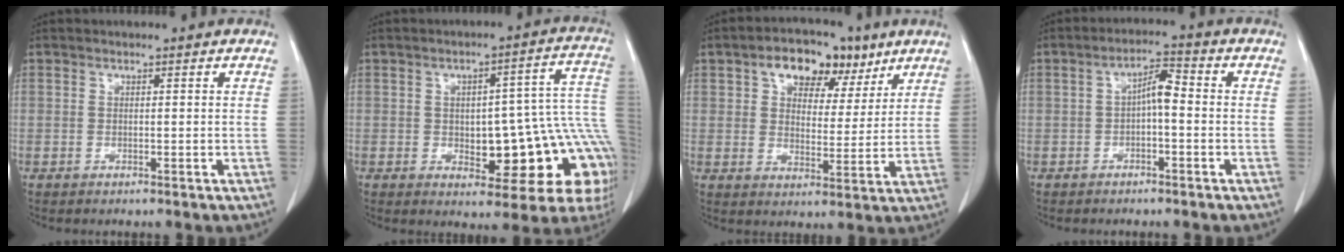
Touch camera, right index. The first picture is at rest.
{"total": 17.2, "force": [-3.7, 6.3, 15.6], "torque": [-0.109, 0.046, -0.030]}
{"total": 10.4, "force": [5.9, 6.2, 6.0], "torque": [-0.087, 0.025, 0.093]}
{"total": 4.3, "force": [-0.4, 1.2, 4.1], "torque": [-0.069, 0.018, -0.008]}